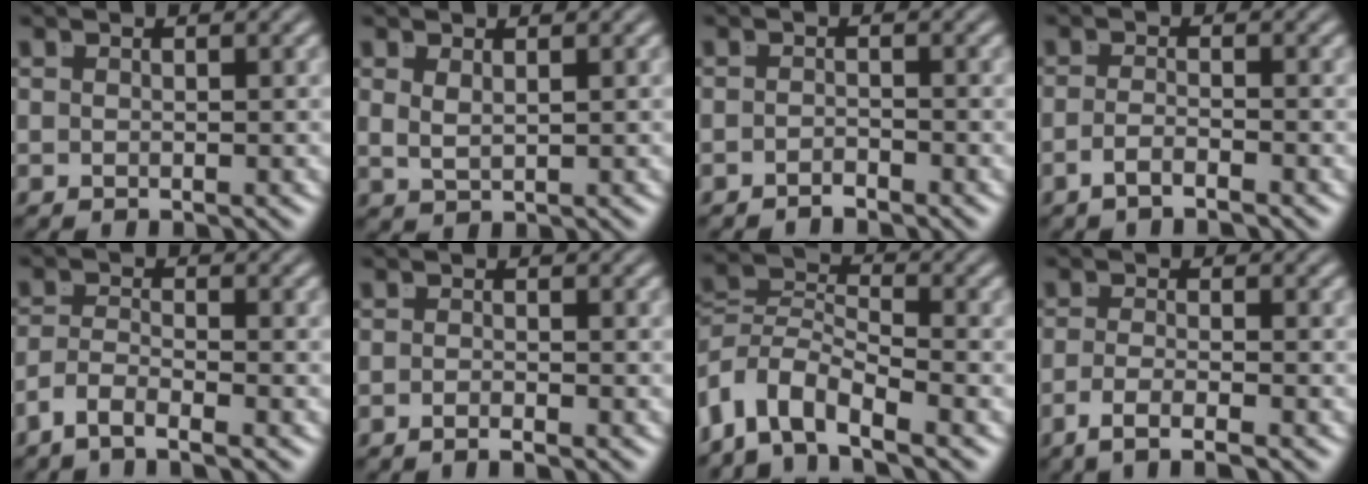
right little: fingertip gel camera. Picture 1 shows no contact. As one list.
[{"total": 1.2, "force": [0.7, 0.2, 0.9], "torque": [-0.025, -0.012, 0.028]}, {"total": 1.6, "force": [-1.4, -0.7, 0.0], "torque": [0.005, -0.007, -0.023]}, {"total": 2.2, "force": [-1.9, -0.6, 0.9], "torque": [-0.017, -0.008, -0.030]}, {"total": 3.0, "force": [-2.5, 0.7, 1.6], "torque": [-0.036, -0.016, -0.040]}, {"total": 1.3, "force": [-1.1, -0.6, 0.4], "torque": [-0.006, -0.002, -0.021]}, {"total": 6.9, "force": [-3.1, 4.7, 4.0], "torque": [-0.104, -0.033, -0.047]}, {"total": 2.9, "force": [-2.3, -0.4, 1.8], "torque": [-0.037, -0.013, -0.033]}]